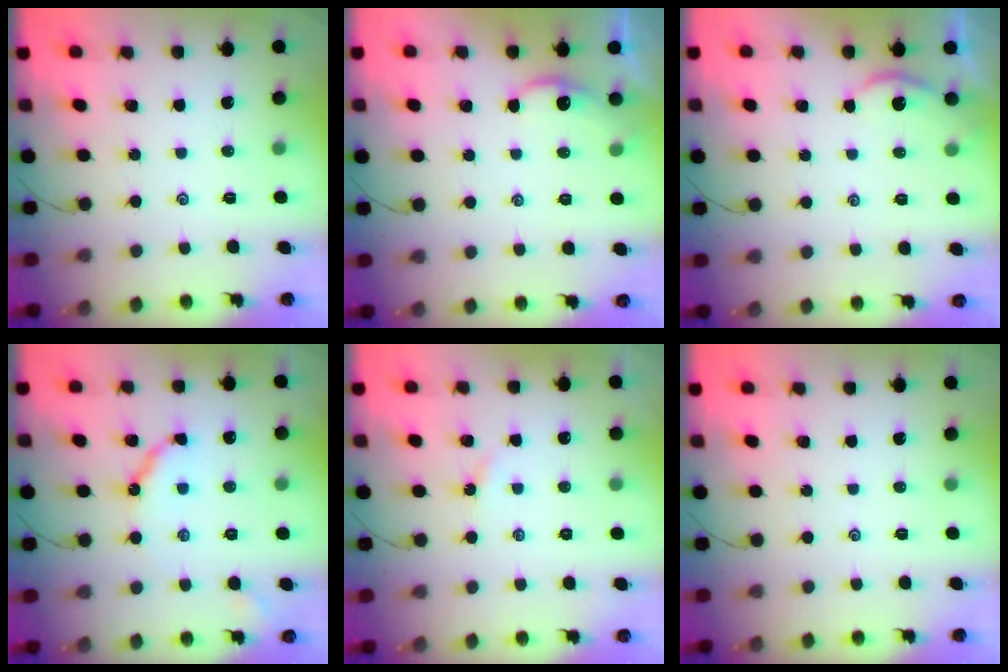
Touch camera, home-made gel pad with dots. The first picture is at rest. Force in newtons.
{"total": 2.2, "press": 2.2, "slide": 0.2}
{"total": 3.2, "press": 3.2, "slide": 0.2}
{"total": 8.7, "press": 8.7, "slide": 1.0}
{"total": 1.4, "press": 1.4, "slide": 0.2}
{"total": 0.0}